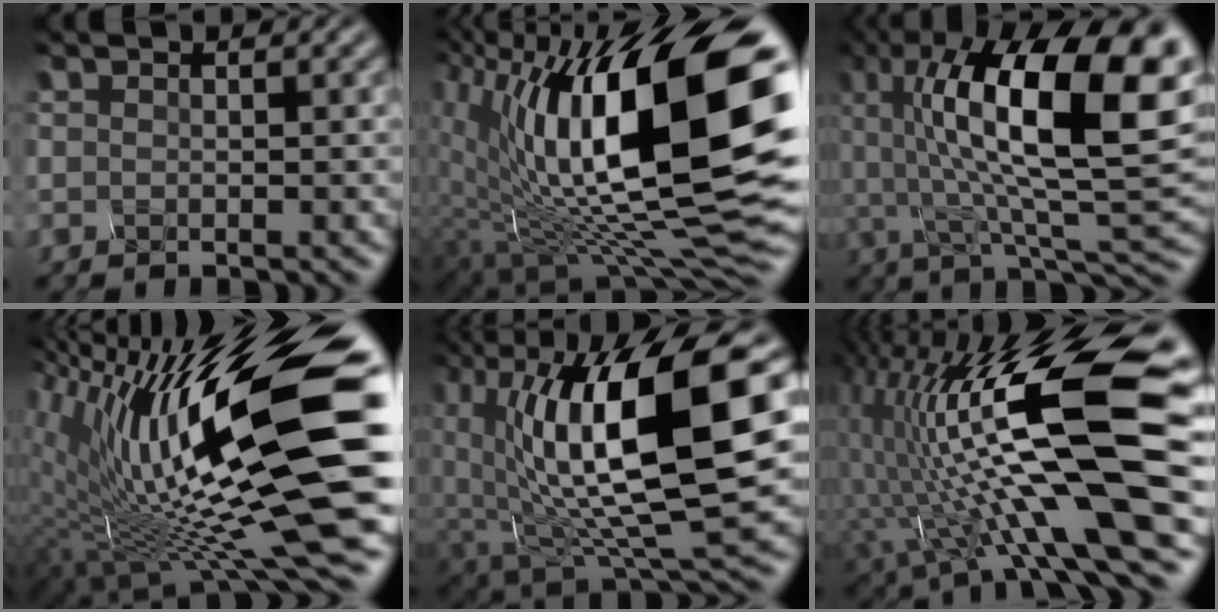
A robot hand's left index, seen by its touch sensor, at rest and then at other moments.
{"total": 19.3, "force": [3.4, 7.3, 17.6], "torque": [-0.286, 0.013, 0.056]}
{"total": 17.4, "force": [3.9, 6.3, 15.8], "torque": [-0.245, 0.018, 0.056]}
{"total": 18.9, "force": [0.9, 4.7, 18.3], "torque": [-0.302, -0.008, 0.009]}
{"total": 15.0, "force": [1.7, 6.6, 13.3], "torque": [-0.228, -0.021, 0.031]}
{"total": 16.4, "force": [2.3, 4.1, 15.7], "torque": [-0.290, 0.004, 0.047]}